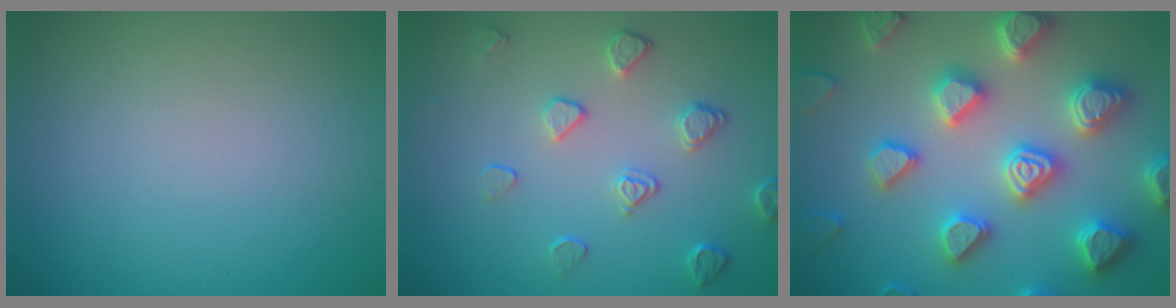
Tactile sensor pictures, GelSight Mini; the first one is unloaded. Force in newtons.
{"total": 2.4, "press": 1.9, "slide": 1.4}
{"total": 7.4, "press": 7.3, "slide": 1.6}